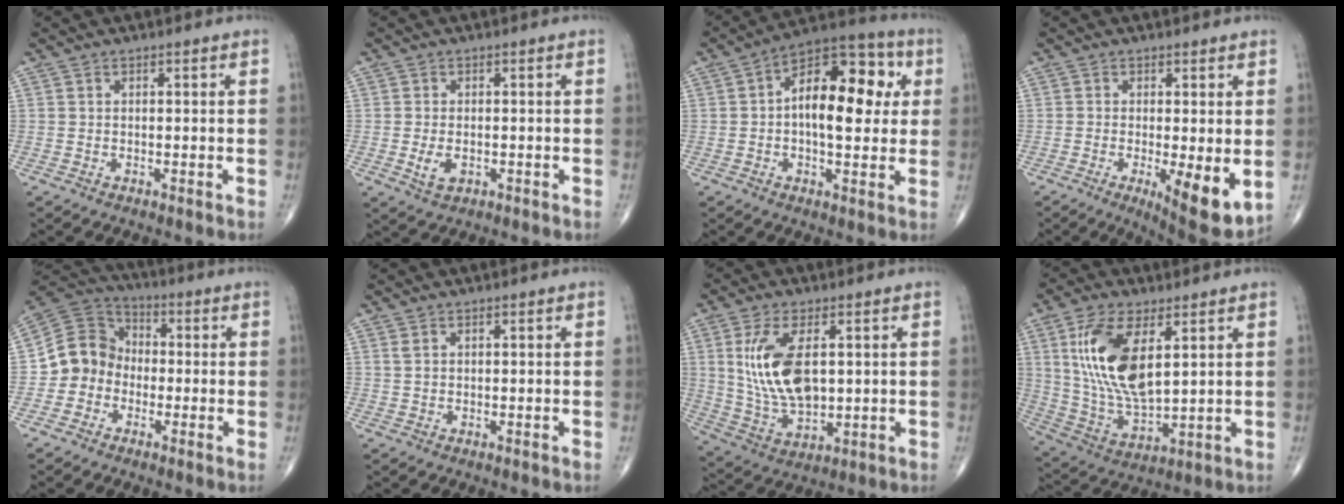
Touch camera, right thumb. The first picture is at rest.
{"total": 3.3, "force": [-0.7, 2.0, 2.6], "torque": [-0.046, -0.003, -0.007]}
{"total": 16.3, "force": [2.1, 8.5, 13.8], "torque": [-0.181, 0.028, 0.023]}
{"total": 9.7, "force": [-1.9, 2.8, 9.1], "torque": [-0.130, -0.025, -0.023]}
{"total": 9.4, "force": [-2.2, 8.5, 3.4], "torque": [-0.038, 0.043, -0.053]}
{"total": 1.0, "force": [0.5, 0.6, 0.7], "torque": [-0.014, 0.005, 0.014]}
{"total": 13.8, "force": [2.6, 7.1, 11.6], "torque": [-0.227, -0.014, 0.062]}
{"total": 16.4, "force": [5.1, 7.5, 13.7], "torque": [-0.271, -0.021, 0.108]}